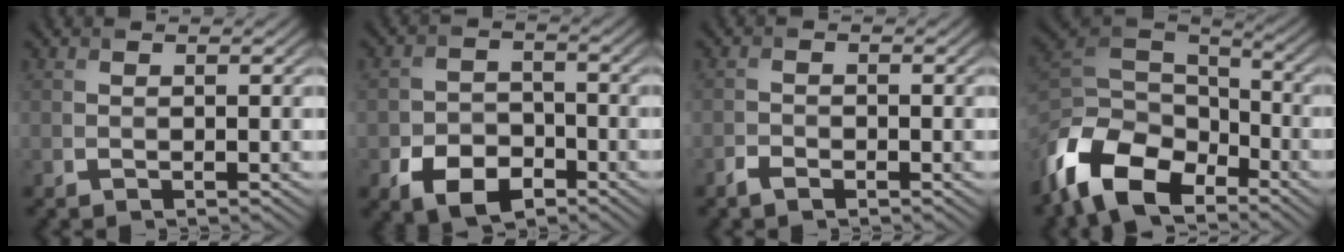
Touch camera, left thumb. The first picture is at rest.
{"total": 6.5, "force": [-3.5, 4.2, 3.4], "torque": [-0.066, -0.011, -0.064]}
{"total": 1.6, "force": [-1.2, 0.7, 0.8], "torque": [-0.017, -0.001, -0.026]}
{"total": 13.7, "force": [-8.2, 7.5, 8.1], "torque": [-0.203, -0.022, -0.164]}